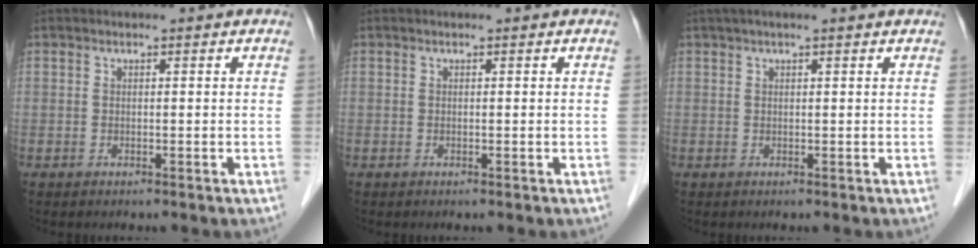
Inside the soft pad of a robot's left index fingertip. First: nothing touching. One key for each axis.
{"total": 0.0}
{"total": 4.7, "fx": 3.8, "fy": -0.1, "fz": 2.8, "tx": -0.039, "ty": 0.034, "tz": 0.051}